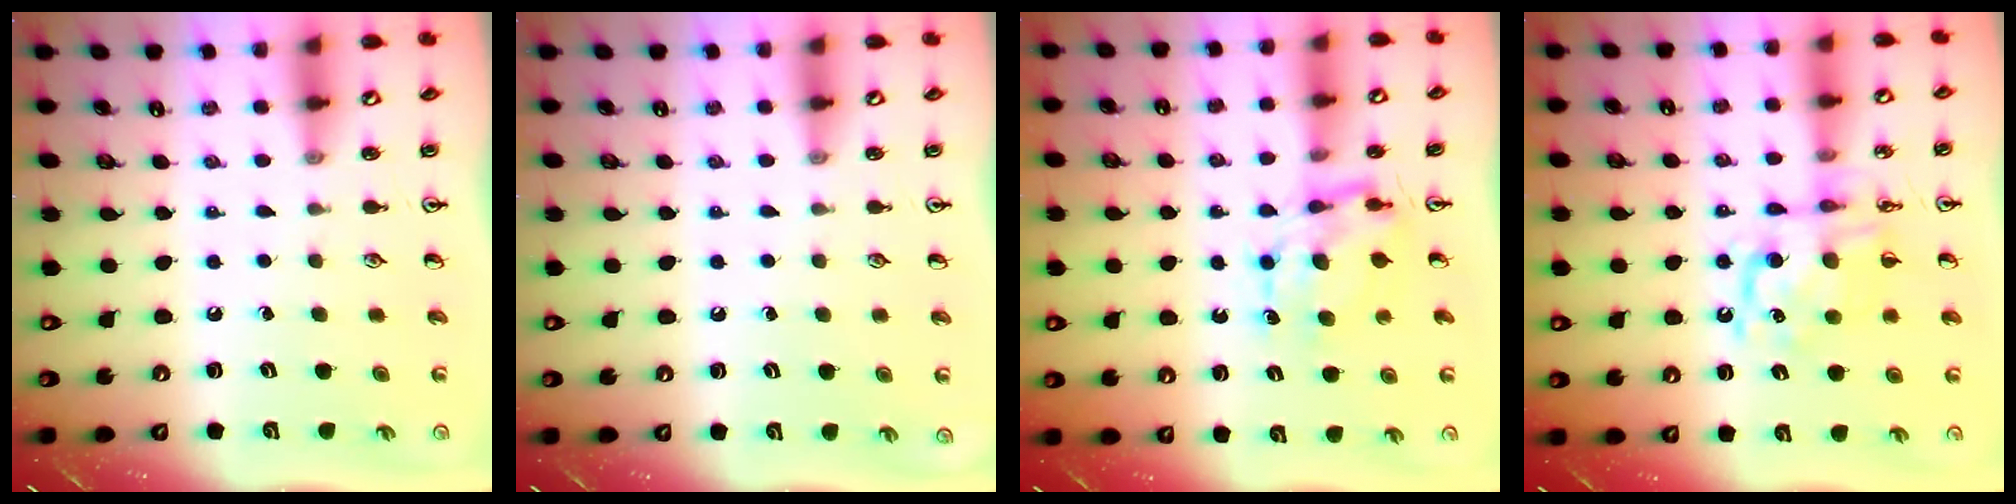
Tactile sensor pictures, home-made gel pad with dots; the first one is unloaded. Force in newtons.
{"total": 0.0}
{"total": 6.9, "press": 6.9, "slide": 0.7}
{"total": 11.2, "press": 11.2, "slide": 0.5}